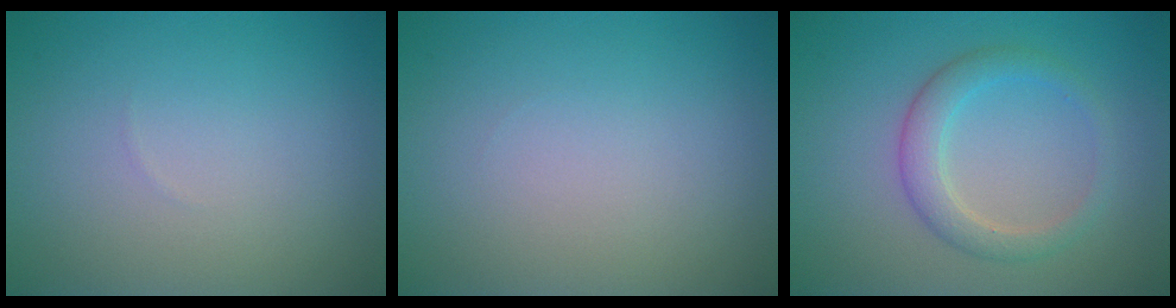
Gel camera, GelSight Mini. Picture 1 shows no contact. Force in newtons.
{"total": 0.0}
{"total": 2.8, "press": 2.8, "slide": 0.2}